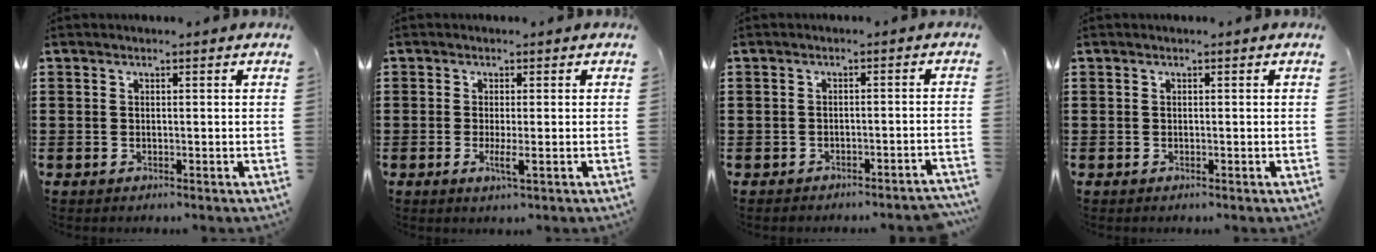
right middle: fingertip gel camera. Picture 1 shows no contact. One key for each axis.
{"total": 2.1, "fx": -0.5, "fy": 0.3, "fz": 2.0, "tx": -0.036, "ty": -0.005, "tz": -0.007}
{"total": 1.7, "fx": -1.7, "fy": 0.1, "fz": -0.1, "tx": -0.006, "ty": 0.004, "tz": -0.037}
{"total": 0.0}